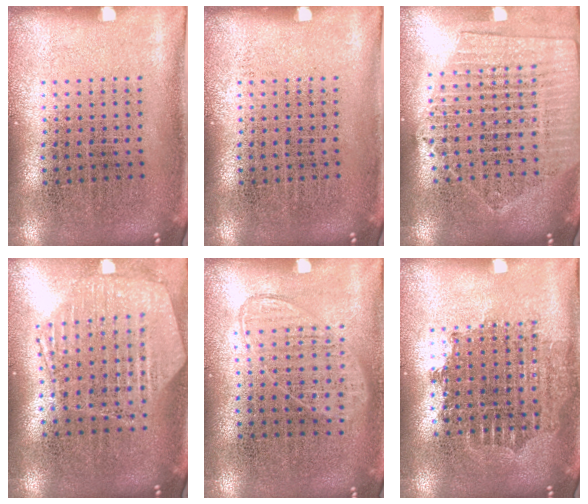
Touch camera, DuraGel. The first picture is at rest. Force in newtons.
{"total": 0.0}
{"total": 1.9, "press": 1.8, "slide": 0.7}
{"total": 1.3, "press": 1.2, "slide": 0.3}
{"total": 0.9, "press": 0.8, "slide": 0.4}
{"total": 1.7, "press": 1.4, "slide": 1.0}